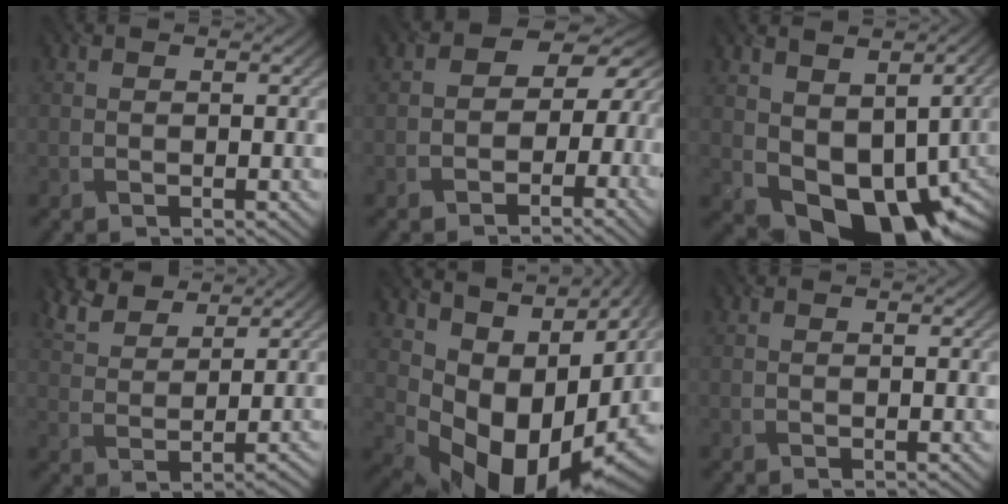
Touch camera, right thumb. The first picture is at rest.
{"total": 7.8, "force": [-1.4, 6.0, 4.8], "torque": [-0.043, -0.003, -0.035]}
{"total": 12.5, "force": [-0.3, 9.0, 8.6], "torque": [-0.136, -0.036, 0.016]}
{"total": 5.6, "force": [4.5, 2.0, 2.7], "torque": [-0.073, 0.010, 0.086]}
{"total": 15.6, "force": [2.9, 9.9, 11.7], "torque": [-0.199, -0.027, 0.080]}
{"total": 0.0}